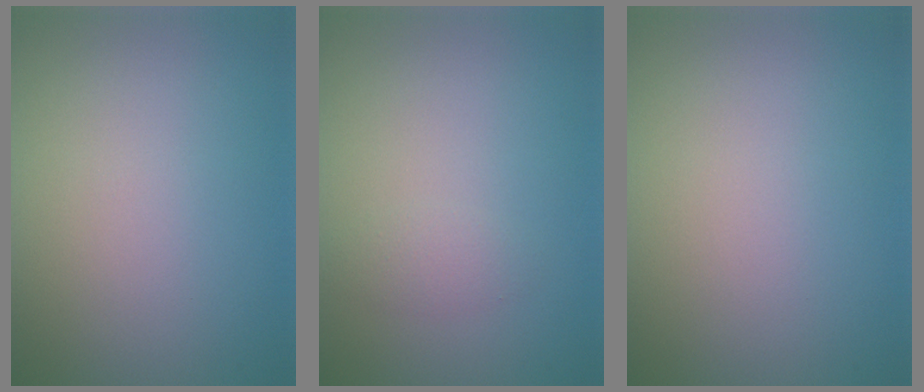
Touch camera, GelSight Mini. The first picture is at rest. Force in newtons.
{"total": 1.1, "press": 1.1, "slide": 0.0}
{"total": 0.0}